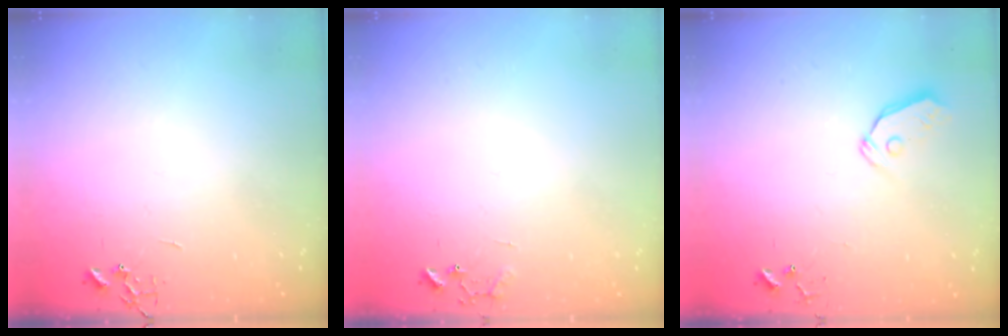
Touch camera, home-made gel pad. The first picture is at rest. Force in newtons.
{"total": 7.4, "press": 7.4, "slide": 0.6}
{"total": 6.0, "press": 6.0, "slide": 0.5}